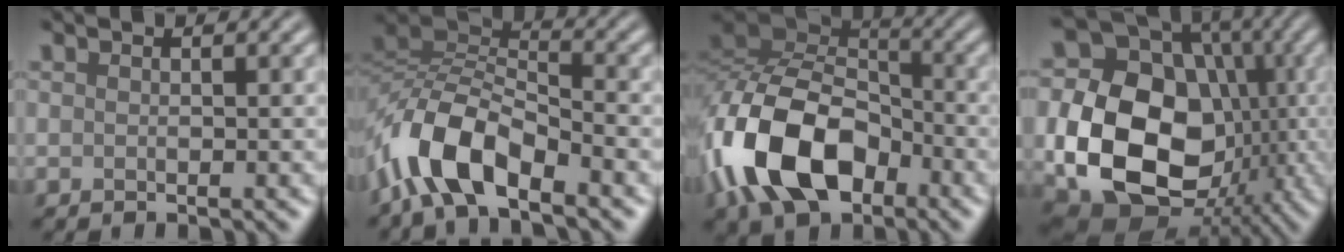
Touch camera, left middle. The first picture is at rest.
{"total": 7.7, "force": [-4.4, 3.2, 5.4], "torque": [-0.106, 0.004, -0.097]}
{"total": 12.4, "force": [-4.9, 7.5, 8.6], "torque": [-0.187, 0.005, -0.101]}
{"total": 17.2, "force": [-1.9, 13.8, 10.0], "torque": [-0.182, -0.028, -0.030]}